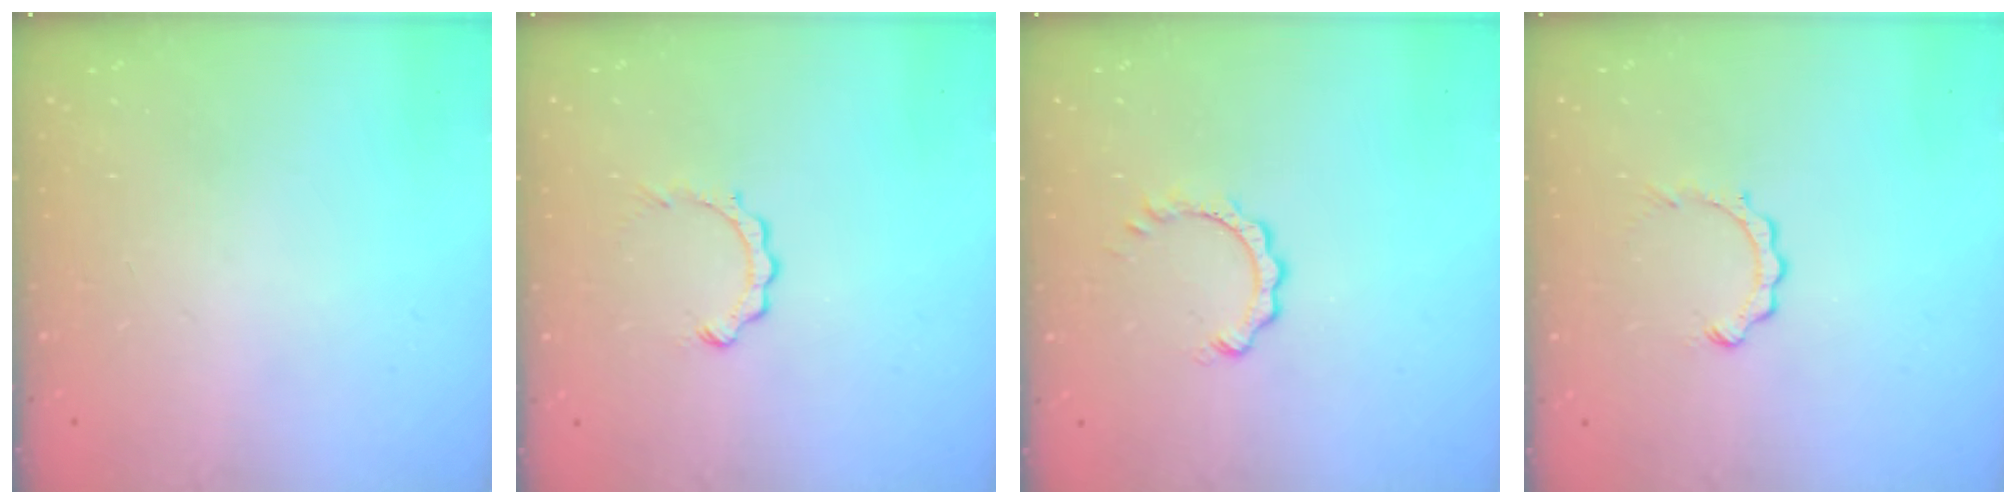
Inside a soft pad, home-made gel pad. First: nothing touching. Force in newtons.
{"total": 2.9, "press": 2.9, "slide": 0.4}
{"total": 1.9, "press": 1.9, "slide": 0.2}
{"total": 2.9, "press": 2.9, "slide": 0.4}